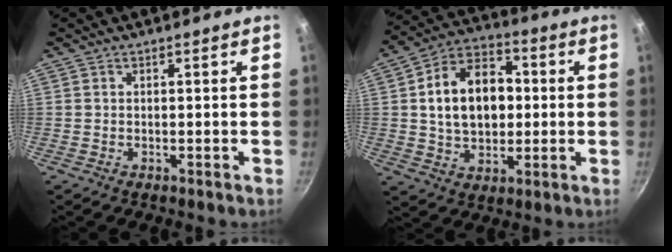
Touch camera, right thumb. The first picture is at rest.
{"total": 16.1, "force": [1.4, 11.2, 11.5], "torque": [-0.158, 0.020, 0.016]}